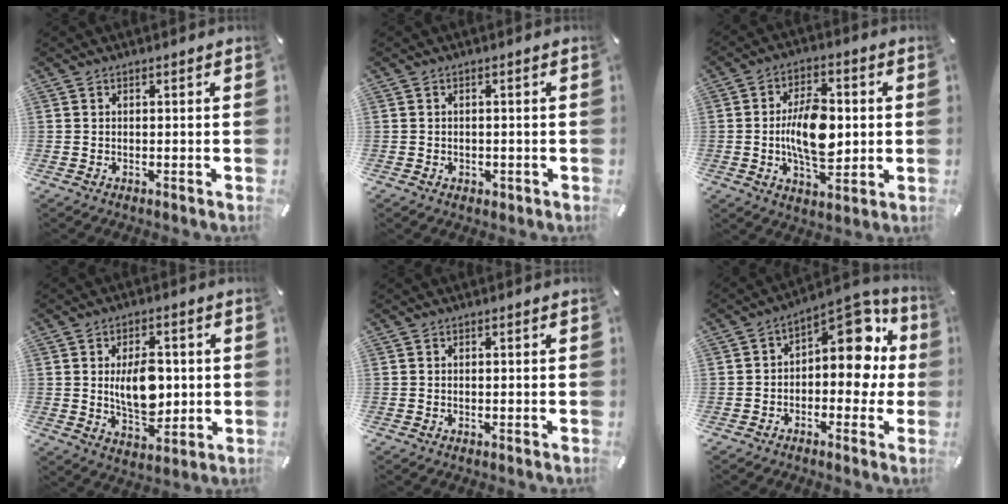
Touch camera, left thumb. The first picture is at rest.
{"total": 1.3, "force": [-0.4, 1.2, 0.4], "torque": [-0.009, 0.004, -0.011]}
{"total": 12.9, "force": [-0.2, 7.4, 10.6], "torque": [-0.194, 0.001, -0.006]}
{"total": 10.9, "force": [0.9, 6.7, 8.5], "torque": [-0.138, -0.005, 0.010]}
{"total": 0.0}
{"total": 13.4, "force": [4.0, 8.1, 9.9], "torque": [-0.110, -0.043, 0.066]}